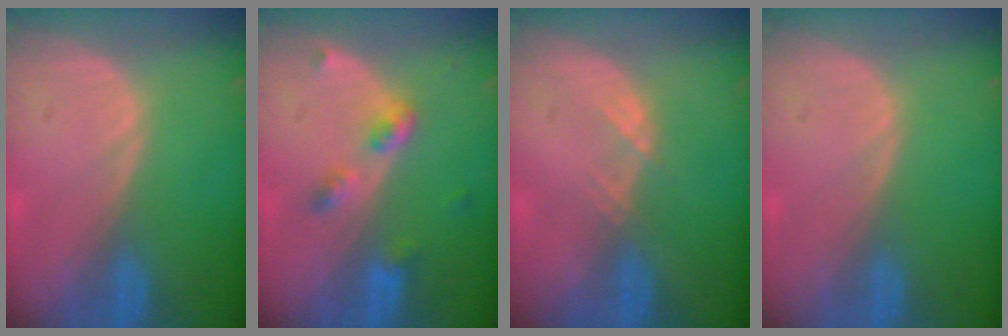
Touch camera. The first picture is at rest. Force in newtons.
{"total": 4.3, "press": 3.9, "slide": 1.8}
{"total": 1.5, "press": 1.3, "slide": 0.8}
{"total": 0.0}